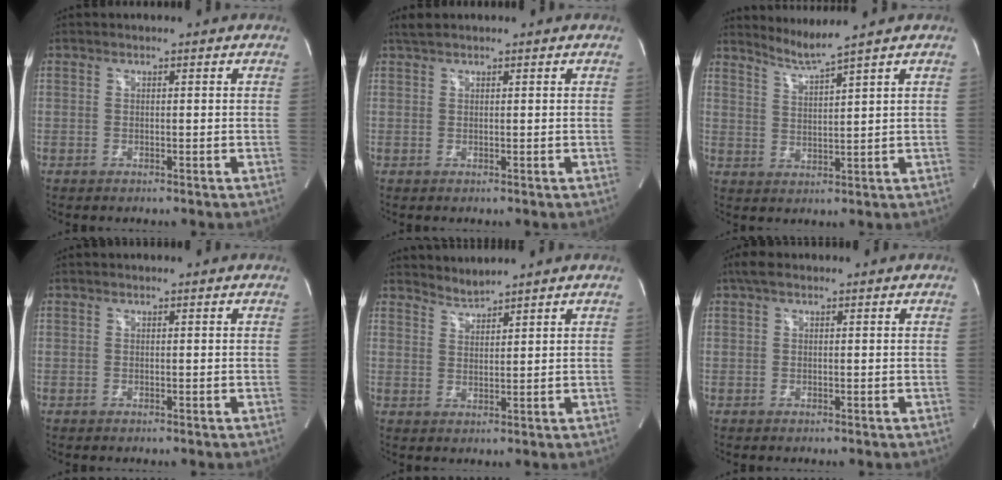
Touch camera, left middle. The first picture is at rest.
{"total": 1.3, "force": [1.2, 0.0, 0.6], "torque": [-0.019, 0.014, 0.028]}
{"total": 4.4, "force": [3.7, -2.2, 0.8], "torque": [-0.026, -0.021, 0.080]}
{"total": 0.0}
{"total": 2.5, "force": [2.4, -0.7, -0.4], "torque": [0.004, -0.003, 0.053]}
{"total": 2.1, "force": [1.3, 0.8, 1.4], "torque": [-0.032, 0.026, 0.025]}